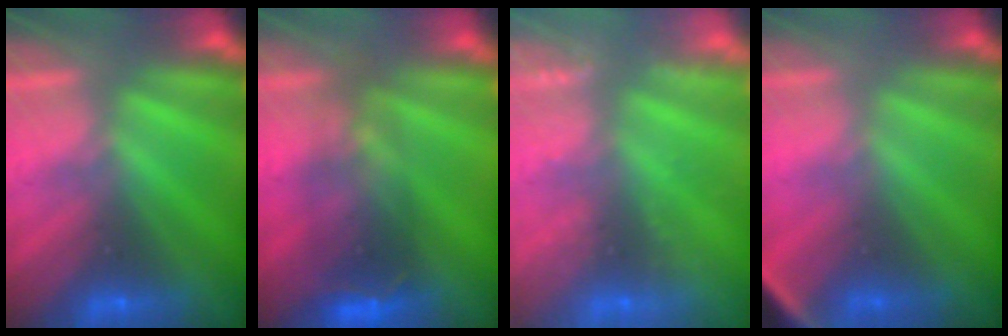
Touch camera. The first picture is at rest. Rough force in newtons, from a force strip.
{"total": 6.7}
{"total": 2.4}
{"total": 2.8}